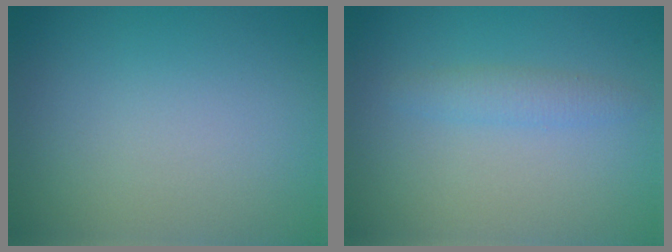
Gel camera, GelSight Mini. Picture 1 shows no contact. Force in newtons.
{"total": 1.6, "press": 1.6, "slide": 0.1}